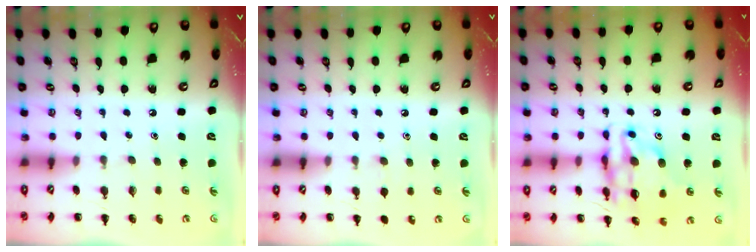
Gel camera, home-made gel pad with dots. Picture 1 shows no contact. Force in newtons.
{"total": 2.5, "press": 2.2, "slide": 1.2}
{"total": 15.4, "press": 15.3, "slide": 2.2}